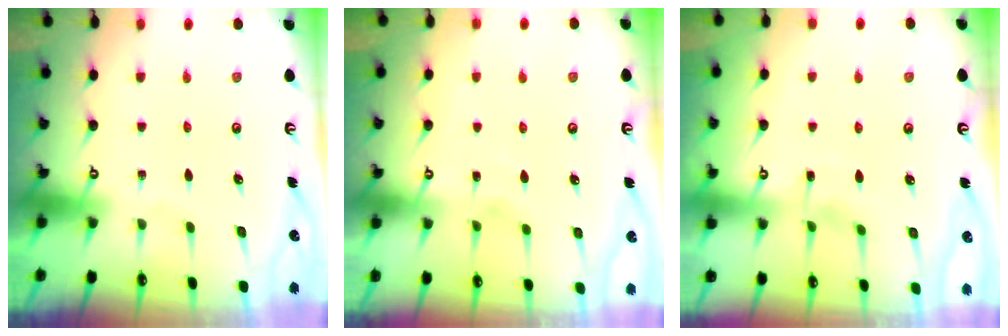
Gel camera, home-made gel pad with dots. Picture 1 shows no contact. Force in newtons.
{"total": 2.1, "press": 2.1, "slide": 0.2}
{"total": 4.2, "press": 4.2, "slide": 0.4}